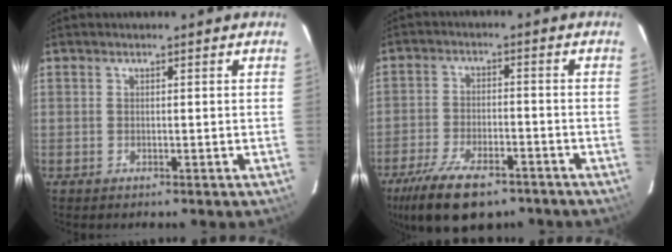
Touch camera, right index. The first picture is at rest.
{"total": 15.0, "force": [-10.5, 6.2, 8.8], "torque": [-0.195, -0.027, -0.174]}